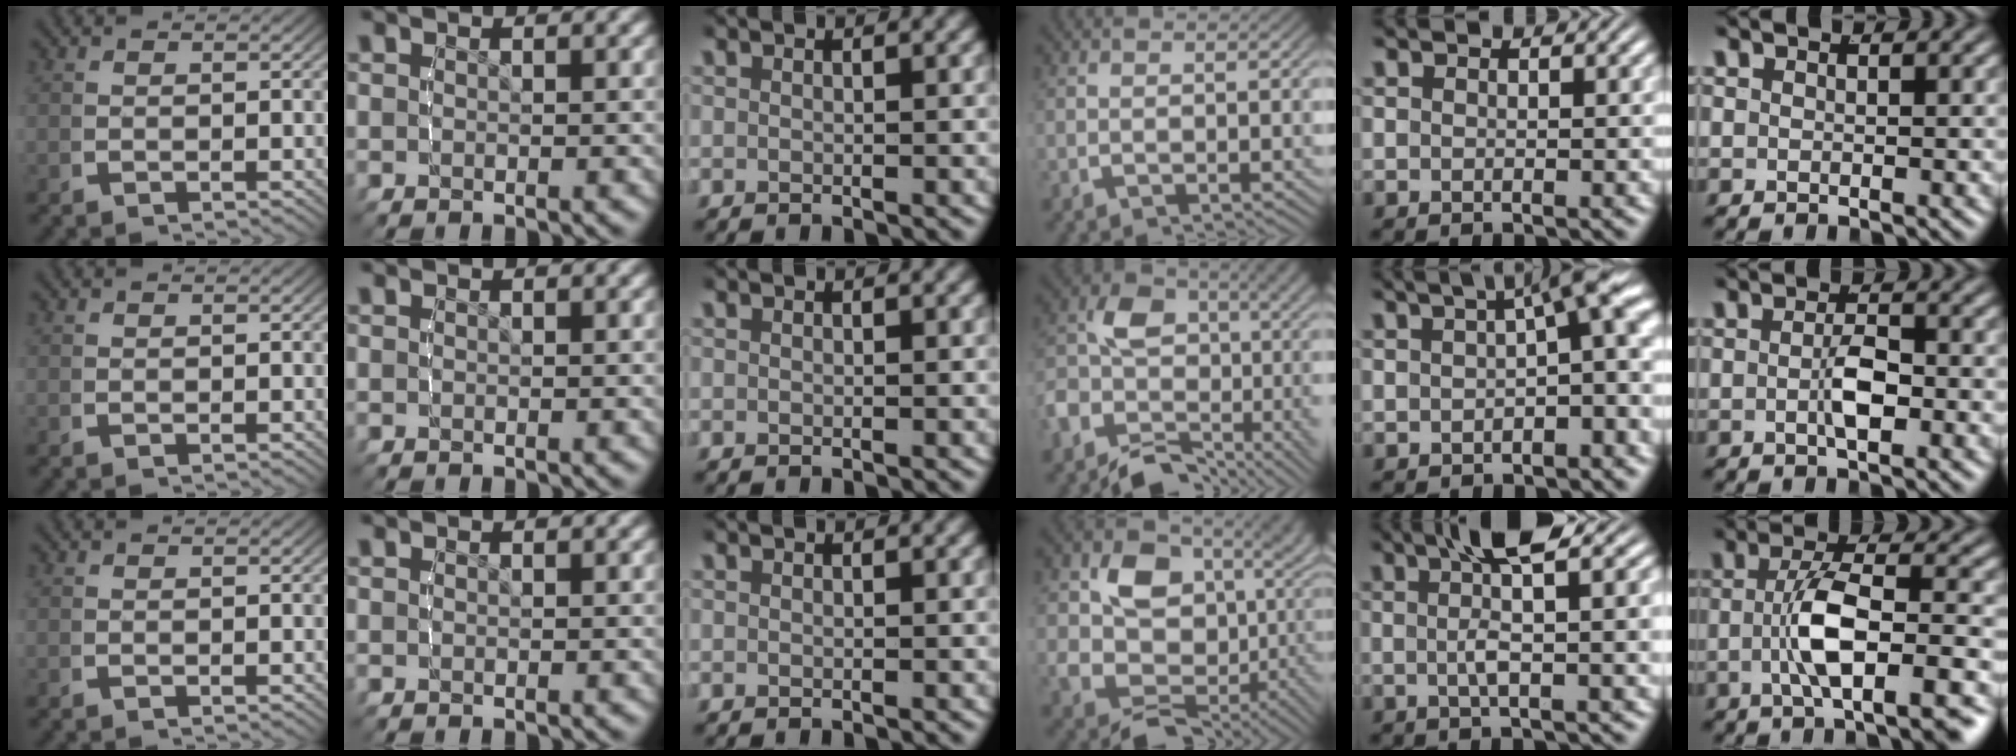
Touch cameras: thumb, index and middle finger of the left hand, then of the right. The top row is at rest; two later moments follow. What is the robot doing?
{"motion": "lift_and_place", "object": "stress ball aka squeeze ball"}